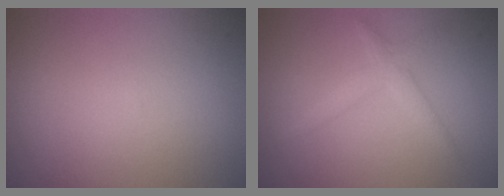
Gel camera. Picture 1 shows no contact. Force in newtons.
{"total": 2.0, "press": 2.0, "slide": 0.2}